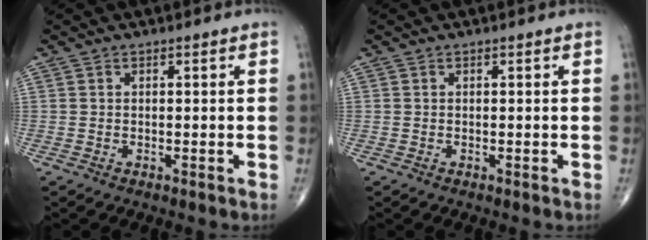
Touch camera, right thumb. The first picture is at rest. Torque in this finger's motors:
{"motor_torque": [0.03, 0.03, 0.00, 0.00, 0.02]}